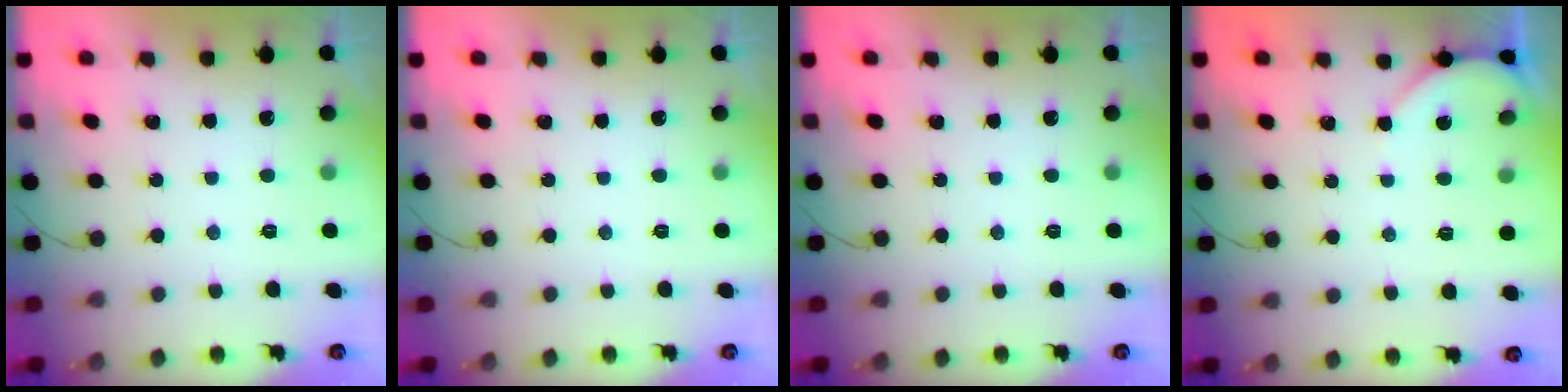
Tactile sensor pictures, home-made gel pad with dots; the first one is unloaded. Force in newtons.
{"total": 0.0}
{"total": 0.0}
{"total": 2.1, "press": 2.1, "slide": 0.3}